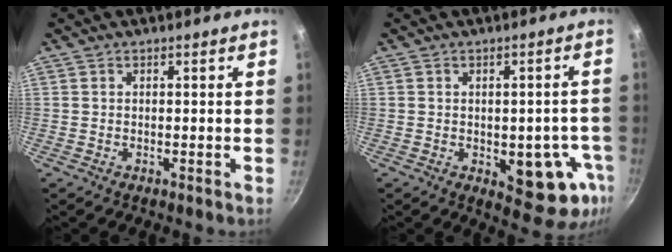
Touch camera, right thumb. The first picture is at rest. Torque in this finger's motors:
{"motor_torque": [1.27, 1.06, -0.04, -0.02, 0.20]}